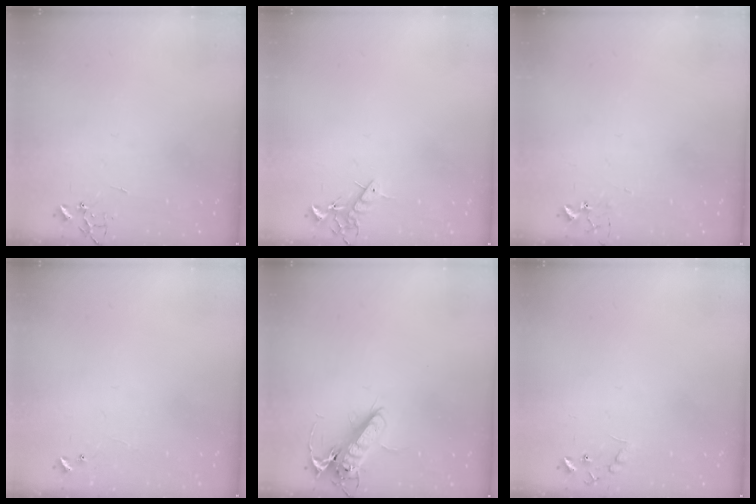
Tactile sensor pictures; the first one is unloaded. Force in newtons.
{"total": 7.4, "press": 7.4, "slide": 0.9}
{"total": 5.6, "press": 5.5, "slide": 0.6}
{"total": 5.1, "press": 5.0, "slide": 0.3}
{"total": 13.3, "press": 13.1, "slide": 2.4}
{"total": 8.9, "press": 8.9, "slide": 0.5}